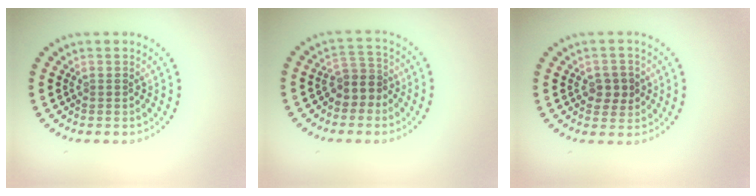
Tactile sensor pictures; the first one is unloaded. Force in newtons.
{"total": 2.7, "press": 2.2, "slide": 1.5}
{"total": 2.2, "press": 2.2, "slide": 0.6}